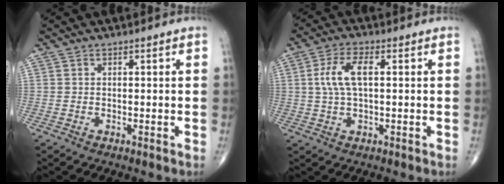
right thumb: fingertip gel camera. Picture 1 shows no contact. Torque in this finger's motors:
{"motor_torque": [0.06, 0.05, 0.60, -0.07, 0.11]}